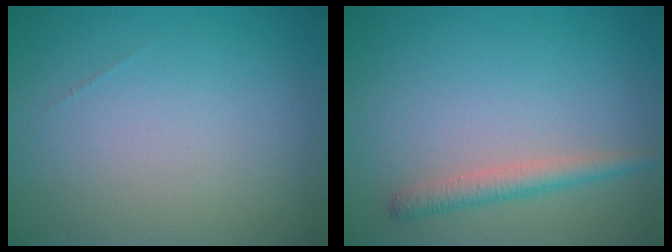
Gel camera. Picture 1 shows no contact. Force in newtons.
{"total": 2.1, "press": 2.1, "slide": 0.1}